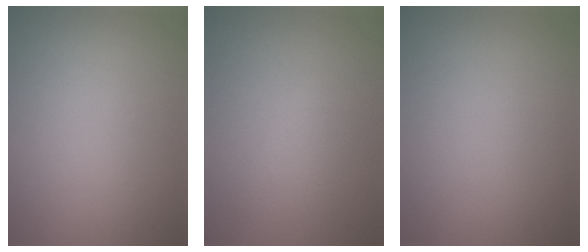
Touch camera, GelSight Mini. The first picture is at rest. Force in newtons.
{"total": 1.8, "press": 1.8, "slide": 0.1}
{"total": 0.0}